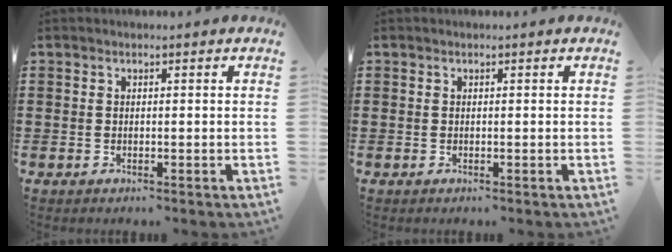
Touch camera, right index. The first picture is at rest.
{"total": 0.0}